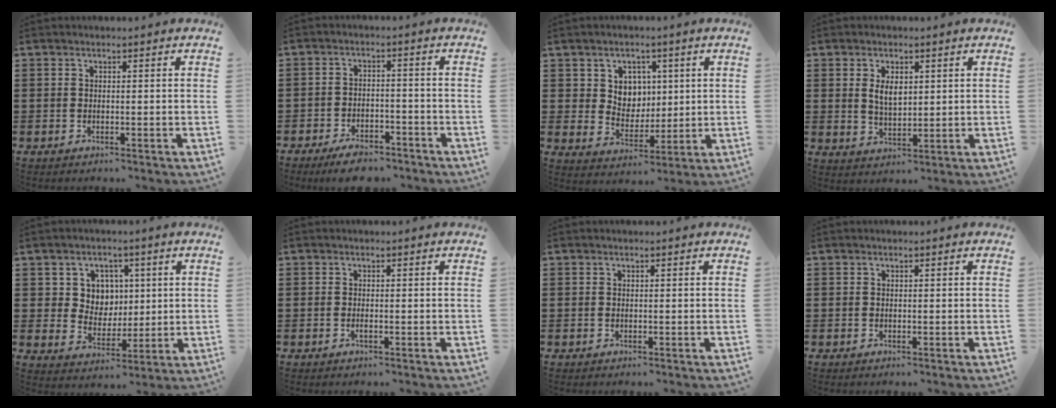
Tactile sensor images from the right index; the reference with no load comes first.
{"total": 4.0, "force": [-3.7, 0.9, 1.2], "torque": [-0.021, 0.010, -0.071]}
{"total": 5.2, "force": [2.2, 4.6, 1.1], "torque": [-0.038, 0.005, 0.037]}
{"total": 3.7, "force": [1.0, 1.9, 2.9], "torque": [-0.054, 0.003, 0.015]}
{"total": 5.7, "force": [1.9, 5.2, 1.4], "torque": [-0.049, 0.011, 0.032]}
{"total": 0.6, "force": [-0.3, 0.1, 0.5], "torque": [-0.010, -0.003, -0.004]}
{"total": 0.0}
{"total": 0.0}